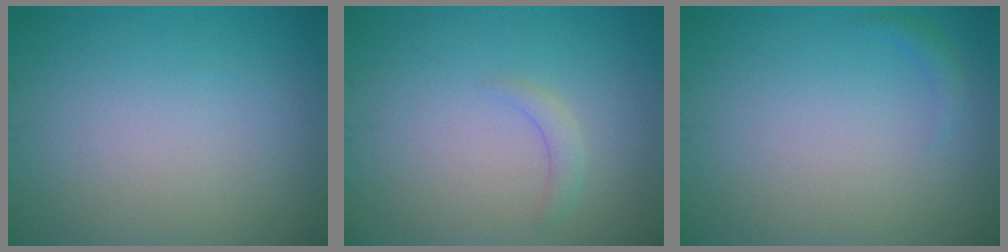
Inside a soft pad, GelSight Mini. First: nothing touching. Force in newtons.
{"total": 1.2, "press": 1.2, "slide": 0.2}
{"total": 0.8, "press": 0.8, "slide": 0.1}